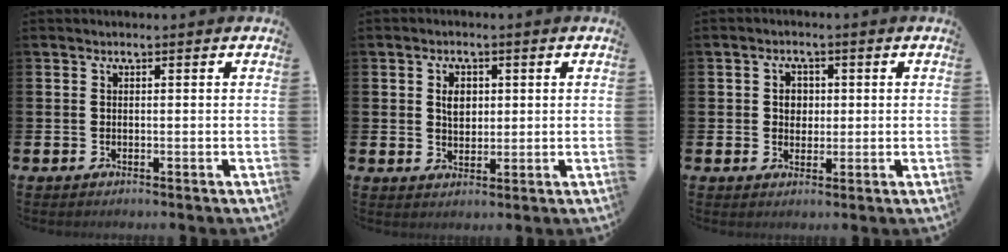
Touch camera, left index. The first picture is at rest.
{"total": 2.8, "force": [0.8, 2.0, 1.8], "torque": [-0.015, -0.002, 0.008]}
{"total": 2.5, "force": [0.5, 2.2, 1.2], "torque": [-0.012, 0.004, 0.001]}